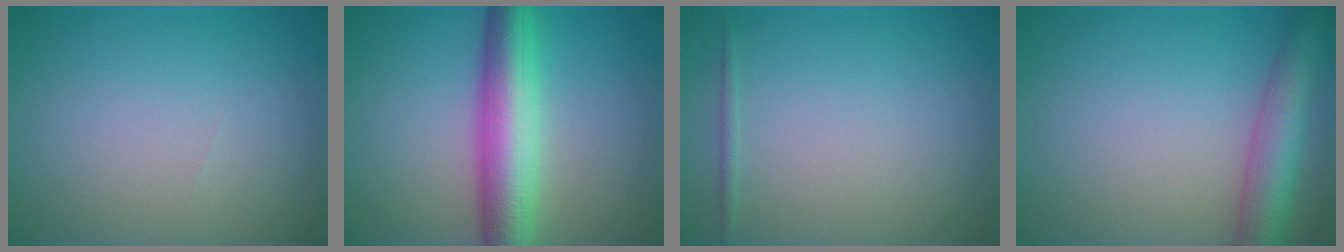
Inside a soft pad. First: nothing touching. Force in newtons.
{"total": 7.7, "press": 7.7, "slide": 0.0}
{"total": 0.5, "press": 0.5, "slide": 0.1}
{"total": 5.7, "press": 5.7, "slide": 0.2}